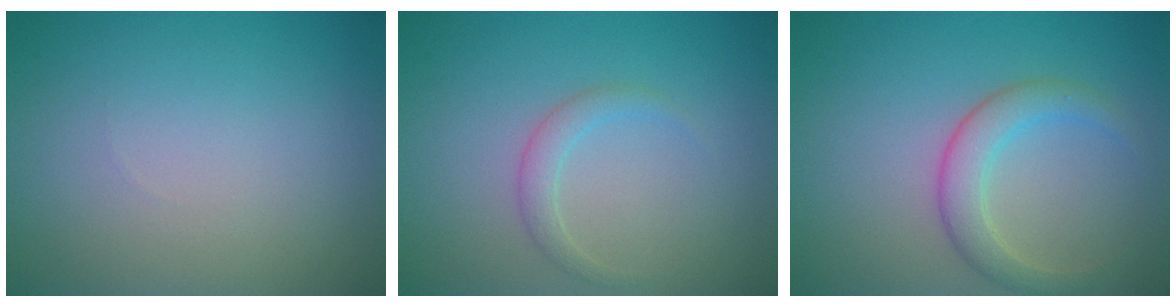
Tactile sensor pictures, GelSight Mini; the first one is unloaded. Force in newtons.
{"total": 1.5, "press": 1.5, "slide": 0.0}
{"total": 3.1, "press": 3.1, "slide": 0.1}